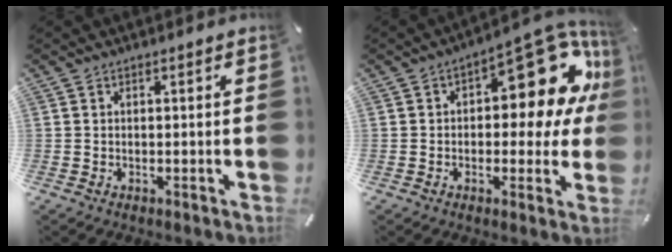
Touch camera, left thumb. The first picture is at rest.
{"total": 17.1, "force": [6.1, 8.5, 13.6], "torque": [-0.153, -0.055, 0.097]}